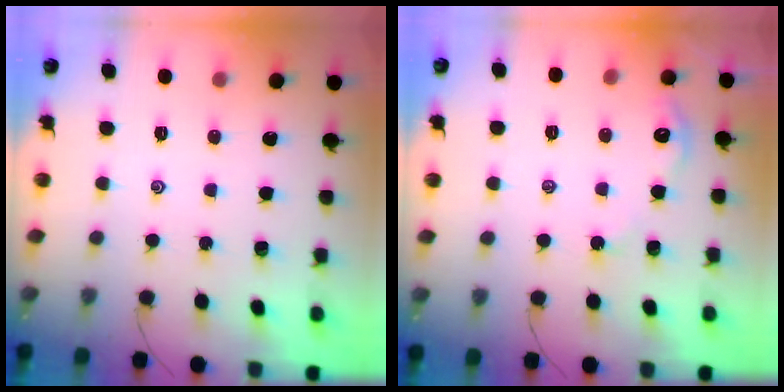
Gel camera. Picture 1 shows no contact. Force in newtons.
{"total": 3.3, "press": 3.3, "slide": 0.4}